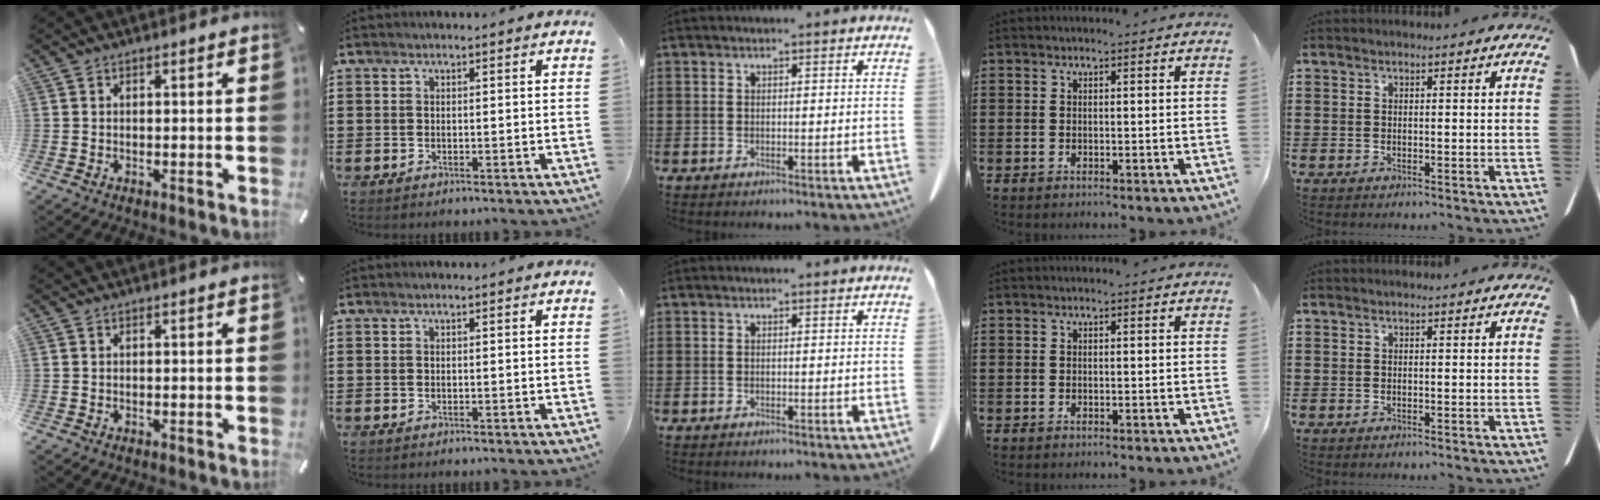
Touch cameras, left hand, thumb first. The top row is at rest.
{}